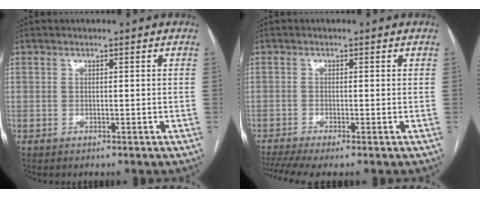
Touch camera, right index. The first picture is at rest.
{"total": 5.0, "force": [-3.5, 0.4, 3.5], "torque": [-0.067, -0.006, -0.064]}